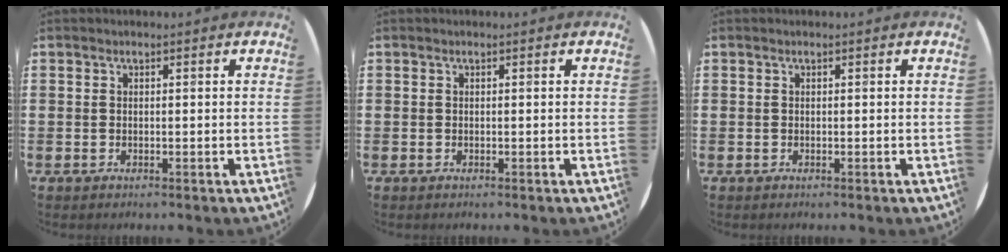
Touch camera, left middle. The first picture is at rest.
{"total": 0.0}
{"total": 0.0}